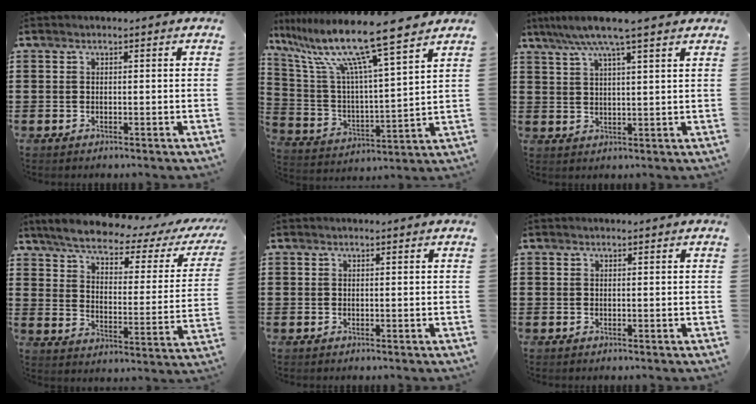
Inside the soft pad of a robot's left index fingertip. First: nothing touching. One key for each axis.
{"total": 12.7, "fx": 10.0, "fy": 0.3, "fz": 7.7, "tx": -0.180, "ty": -0.066, "tz": 0.165}
{"total": 6.3, "fx": 4.8, "fy": 0.0, "fz": 4.0, "tx": -0.092, "ty": -0.009, "tz": 0.083}
{"total": 5.5, "fx": 4.4, "fy": 1.1, "fz": 3.1, "tx": -0.082, "ty": -0.026, "tz": 0.071}
{"total": 0.0}
{"total": 0.0}